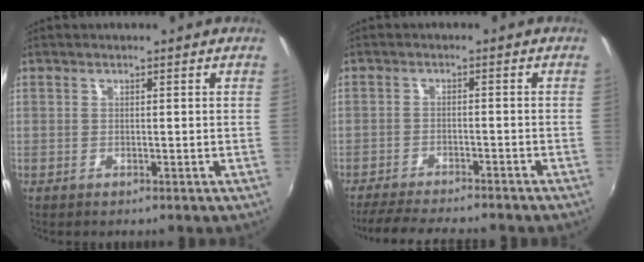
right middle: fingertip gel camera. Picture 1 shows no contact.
{"total": 11.0, "force": [-9.8, 1.2, 4.9], "torque": [-0.110, -0.021, -0.150]}